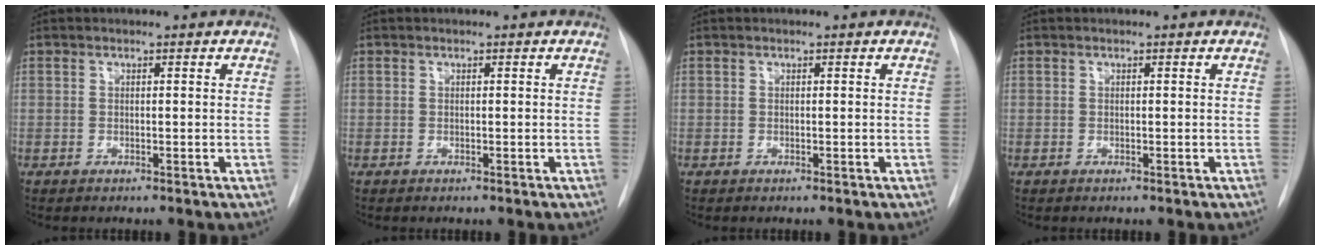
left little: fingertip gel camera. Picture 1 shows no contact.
{"total": 0.0}
{"total": 0.0}
{"total": 0.0}